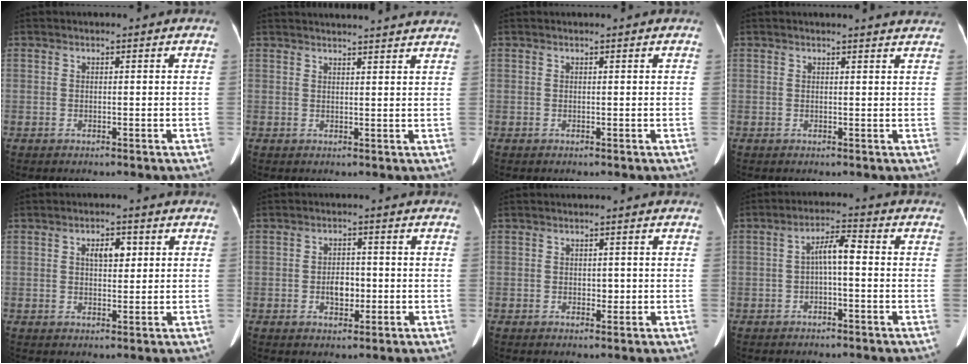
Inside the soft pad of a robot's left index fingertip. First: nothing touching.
{"total": 14.8, "force": [14.2, 0.4, 4.1], "torque": [-0.052, 0.014, 0.168]}
{"total": 0.0}
{"total": 3.8, "force": [3.8, 0.0, 0.6], "torque": [-0.009, -0.005, 0.027]}
{"total": 3.5, "force": [1.2, 1.5, 2.9], "torque": [-0.052, 0.006, 0.020]}
{"total": 3.3, "force": [-0.7, 2.1, 2.5], "torque": [-0.041, 0.006, -0.009]}
{"total": 1.2, "force": [-0.1, 0.9, 0.8], "torque": [-0.010, 0.000, 0.002]}
{"total": 4.4, "force": [-0.3, 0.8, 4.3], "torque": [-0.077, 0.017, -0.005]}